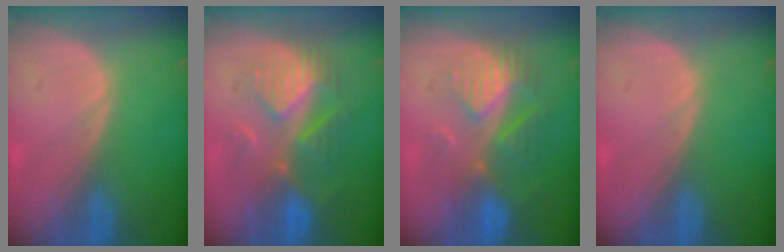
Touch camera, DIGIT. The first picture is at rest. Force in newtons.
{"total": 8.4, "press": 8.3, "slide": 1.3}
{"total": 8.8, "press": 8.0, "slide": 3.8}
{"total": 0.0}